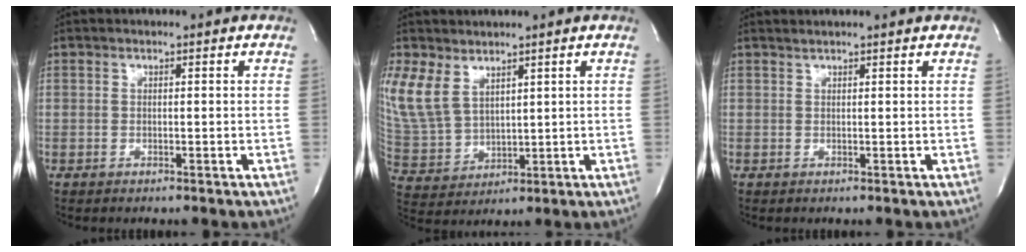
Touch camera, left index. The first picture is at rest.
{"total": 10.3, "force": [5.7, 6.5, 5.5], "torque": [-0.147, 0.004, 0.134]}
{"total": 1.8, "force": [1.7, -0.4, 0.6], "torque": [-0.013, 0.010, 0.025]}